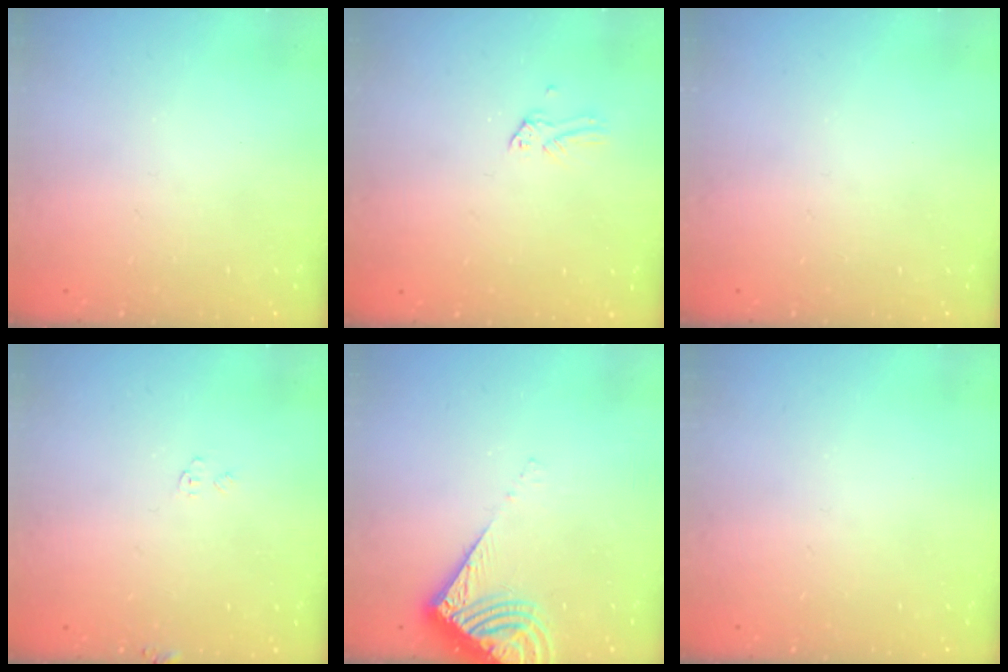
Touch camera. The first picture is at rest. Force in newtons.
{"total": 0.0}
{"total": 0.0}
{"total": 4.4, "press": 4.4, "slide": 0.1}
{"total": 9.4, "press": 9.4, "slide": 1.1}
{"total": 0.0}